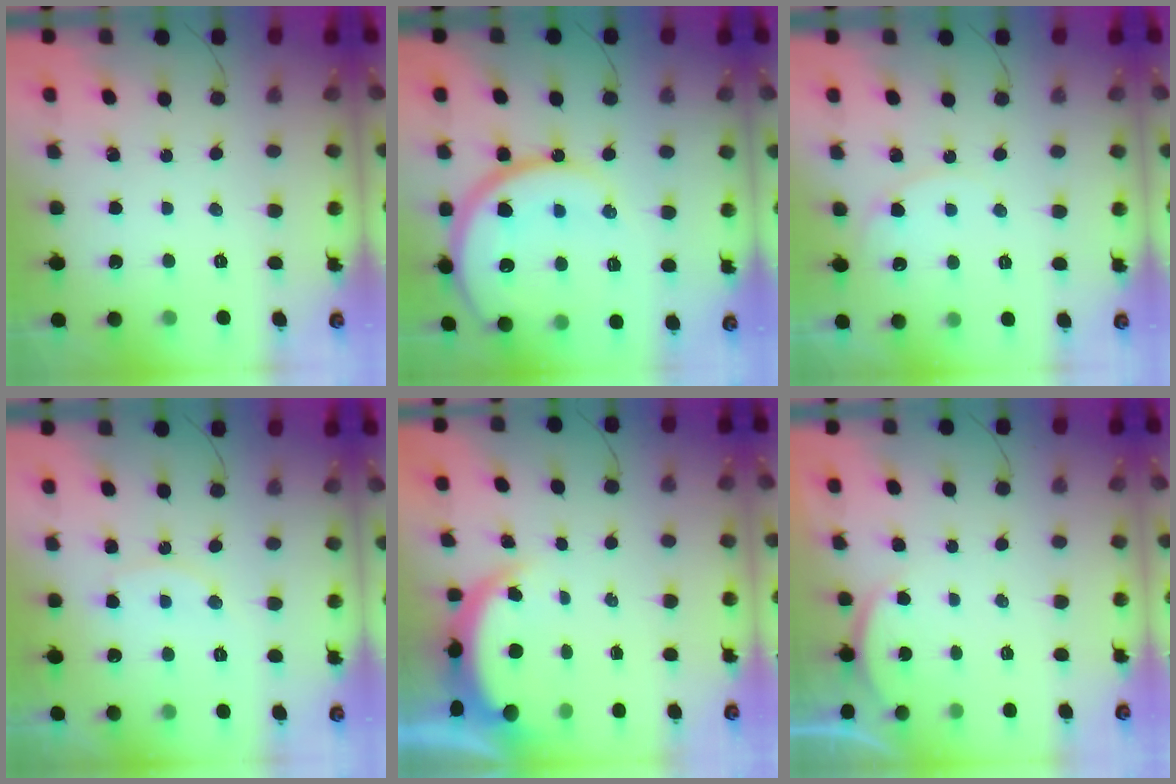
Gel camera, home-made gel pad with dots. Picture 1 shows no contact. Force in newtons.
{"total": 21.0, "press": 20.9, "slide": 2.2}
{"total": 4.5, "press": 4.5, "slide": 0.6}
{"total": 7.7, "press": 7.7, "slide": 0.4}
{"total": 4.9, "press": 4.7, "slide": 1.3}
{"total": 2.8, "press": 2.7, "slide": 0.6}